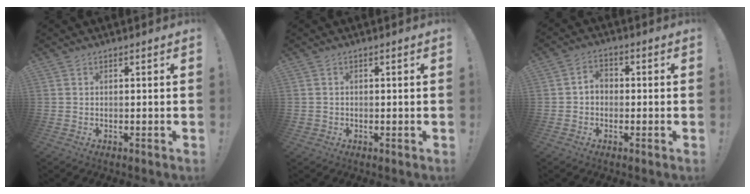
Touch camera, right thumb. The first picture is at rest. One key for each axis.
{"total": 1.0, "fx": -0.3, "fy": 0.9, "fz": 0.3, "tx": -0.008, "ty": 0.003, "tz": -0.006}
{"total": 3.6, "fx": -0.6, "fy": 2.6, "fz": 2.4, "tx": -0.043, "ty": 0.011, "tz": -0.012}